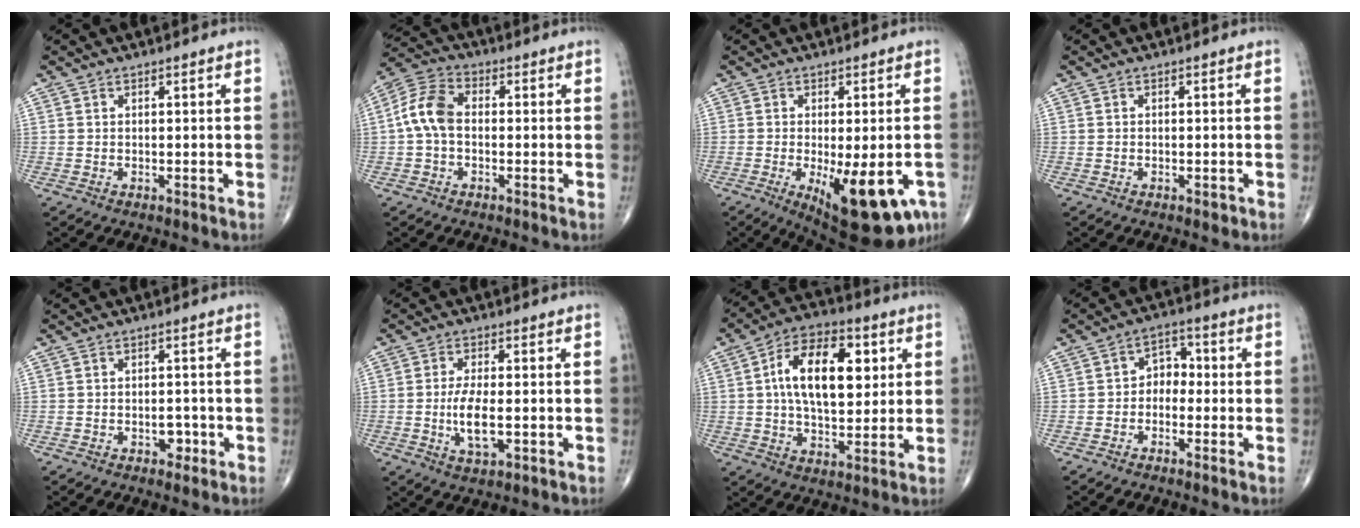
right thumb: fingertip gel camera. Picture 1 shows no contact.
{"total": 8.1, "force": [-0.4, 5.2, 6.1], "torque": [-0.122, 0.025, -0.020]}
{"total": 16.2, "force": [-6.1, 6.3, 13.6], "torque": [-0.152, -0.013, -0.070]}
{"total": 1.0, "force": [-0.5, 0.6, 0.7], "torque": [-0.008, -0.001, -0.006]}
{"total": 2.6, "force": [-1.1, 1.7, 1.7], "torque": [-0.012, 0.006, -0.014]}
{"total": 6.8, "force": [-1.1, 2.7, 6.2], "torque": [-0.122, -0.005, -0.018]}
{"total": 16.5, "force": [3.4, 8.8, 13.5], "torque": [-0.205, 0.006, 0.053]}
{"total": 4.7, "force": [-0.9, 3.6, 2.8], "torque": [-0.019, 0.023, -0.031]}